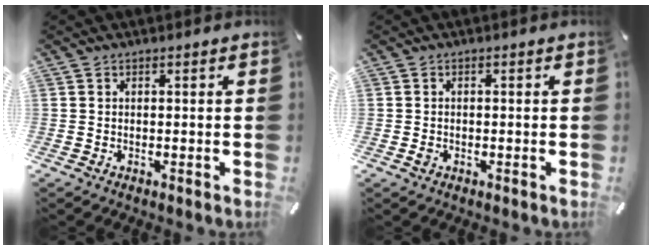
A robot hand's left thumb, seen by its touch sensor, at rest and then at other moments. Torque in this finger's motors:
{"motor_torque": [0.14, 0.78, 0.00, 0.03, 0.05]}